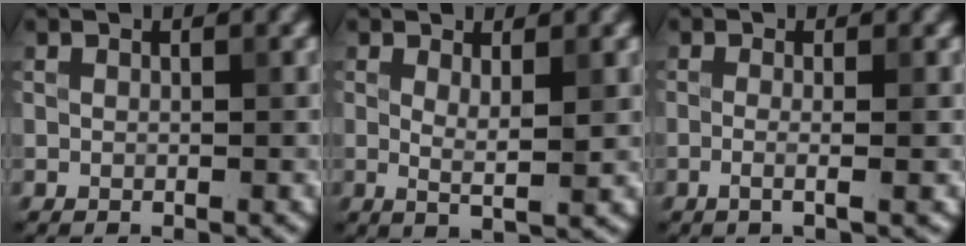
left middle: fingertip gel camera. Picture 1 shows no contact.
{"total": 2.0, "force": [0.5, 0.3, 1.9], "torque": [-0.032, -0.010, 0.010]}
{"total": 2.2, "force": [-0.3, 0.8, 2.1], "torque": [-0.026, -0.003, -0.019]}